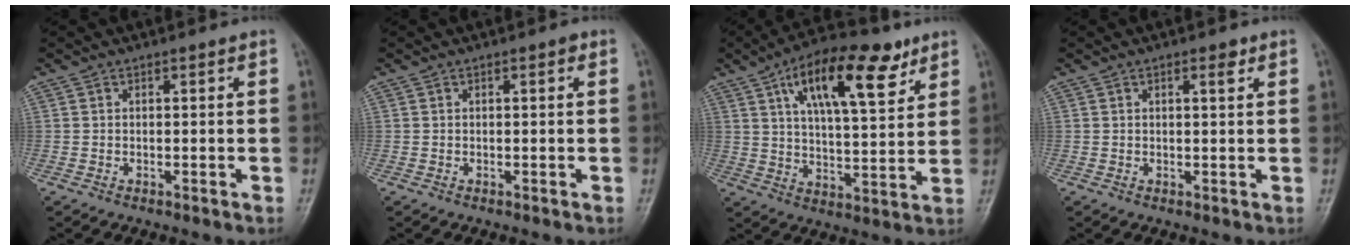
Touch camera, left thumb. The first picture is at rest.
{"total": 0.7, "force": [0.2, 0.3, 0.6], "torque": [-0.006, 0.002, 0.001]}
{"total": 17.9, "force": [9.1, 7.1, 13.7], "torque": [-0.187, -0.023, 0.147]}
{"total": 1.9, "force": [1.0, 0.6, 1.5], "torque": [-0.018, -0.002, 0.013]}